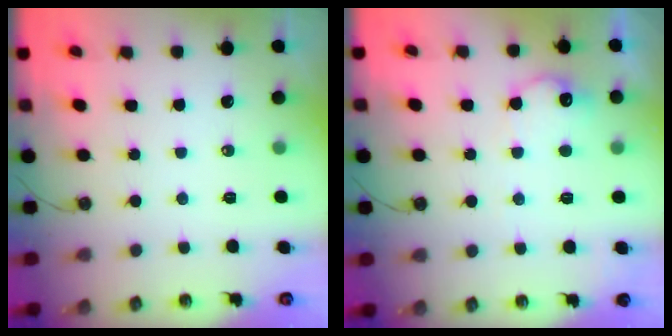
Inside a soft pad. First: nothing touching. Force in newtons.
{"total": 10.9, "press": 10.9, "slide": 0.4}